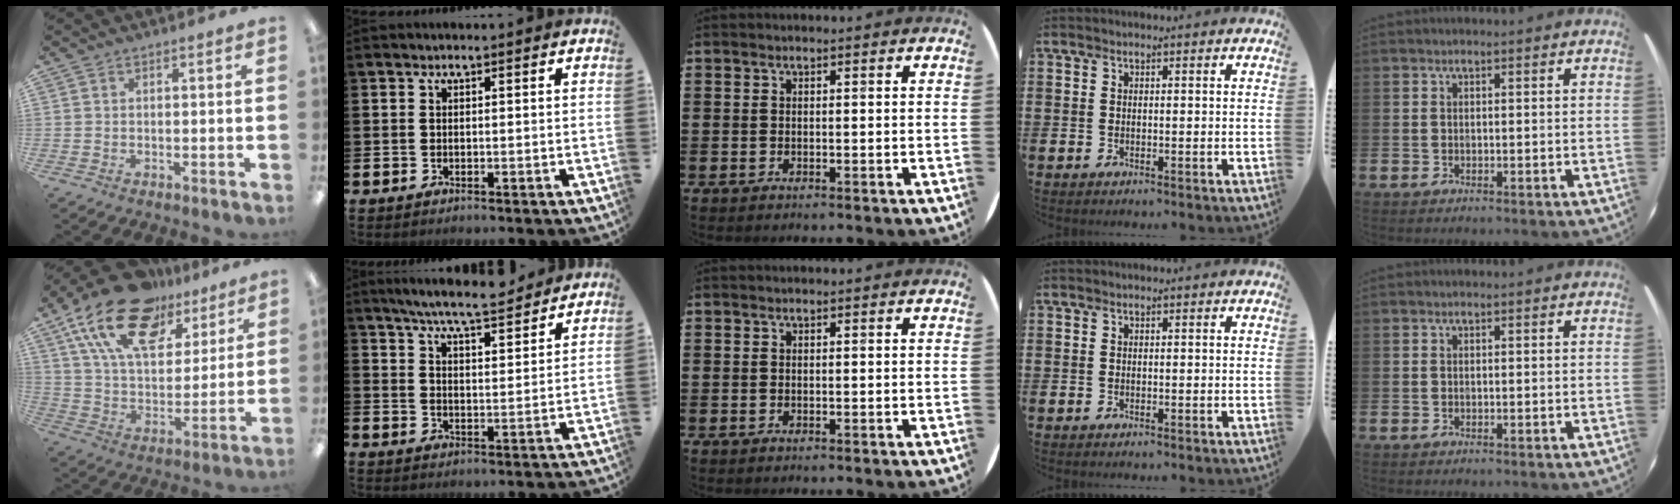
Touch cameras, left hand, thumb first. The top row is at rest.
{"thumb": {"total": 21.7, "force": [13.7, 11.2, 12.4], "torque": [-0.228, -0.063, 0.247]}, "index": {"total": 7.1, "force": [6.7, 0.1, 2.2], "torque": [-0.062, -0.039, 0.117]}}